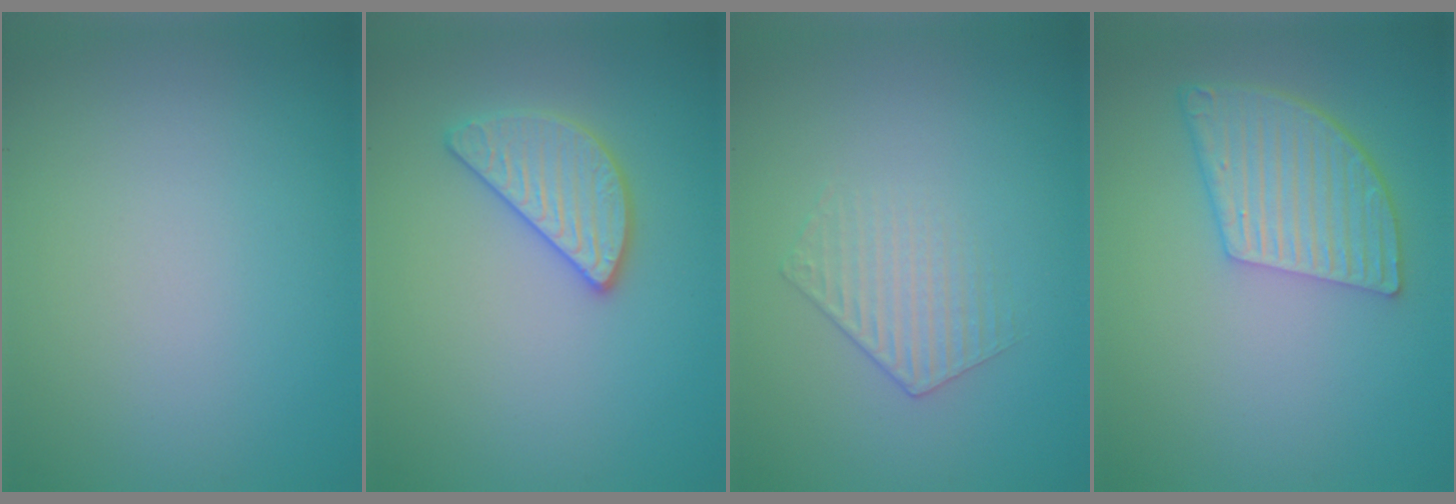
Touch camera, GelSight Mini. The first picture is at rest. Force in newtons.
{"total": 2.7, "press": 2.7, "slide": 0.1}
{"total": 1.5, "press": 0.9, "slide": 1.2}
{"total": 5.8, "press": 4.3, "slide": 3.8}